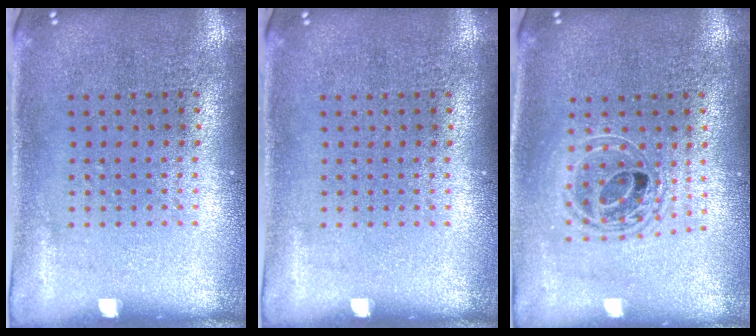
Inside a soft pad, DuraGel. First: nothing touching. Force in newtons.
{"total": 0.0}
{"total": 1.5, "press": 1.3, "slide": 0.8}